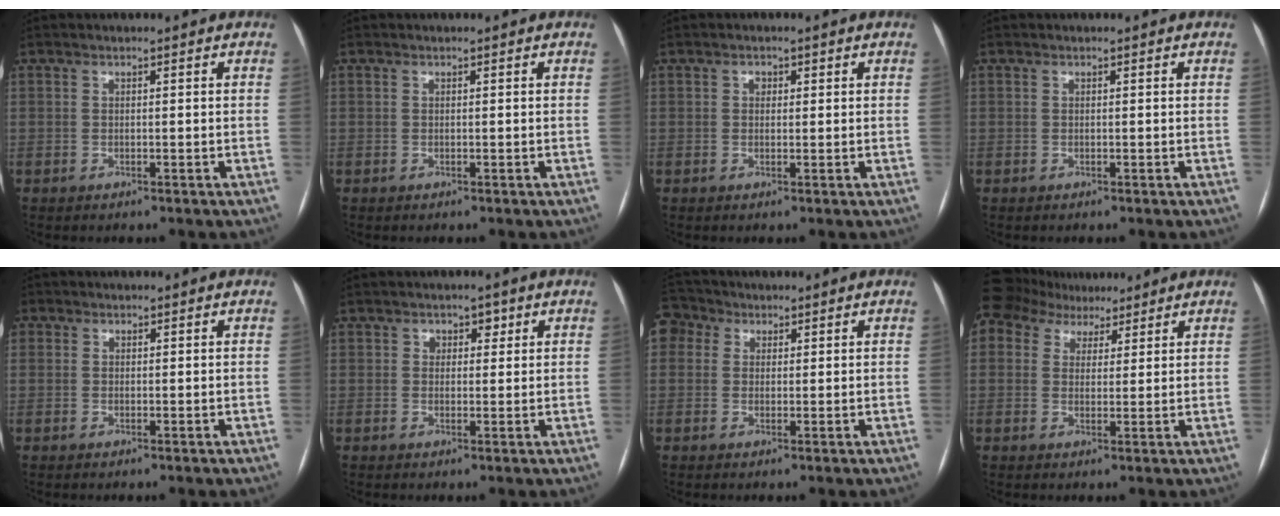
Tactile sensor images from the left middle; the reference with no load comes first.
{"total": 0.0}
{"total": 1.1, "force": [0.4, 0.9, 0.6], "torque": [-0.010, 0.003, 0.005]}
{"total": 0.0}
{"total": 1.4, "force": [0.4, 1.3, 0.3], "torque": [0.004, 0.002, 0.003]}
{"total": 2.1, "force": [1.0, 1.6, 1.0], "torque": [-0.008, 0.003, 0.013]}
{"total": 5.5, "force": [2.5, 4.6, 1.8], "torque": [-0.047, 0.030, 0.049]}
{"total": 10.3, "force": [8.9, 4.7, 2.3], "torque": [-0.058, 0.037, 0.154]}